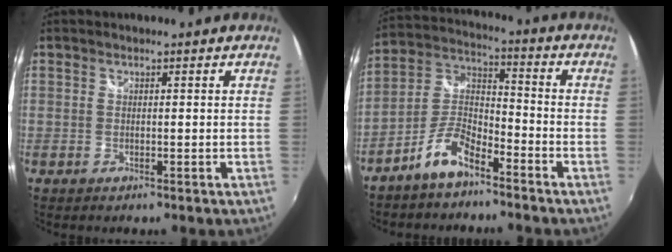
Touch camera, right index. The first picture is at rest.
{"total": 9.4, "force": [-6.4, 3.4, 5.9], "torque": [-0.142, 0.025, -0.128]}